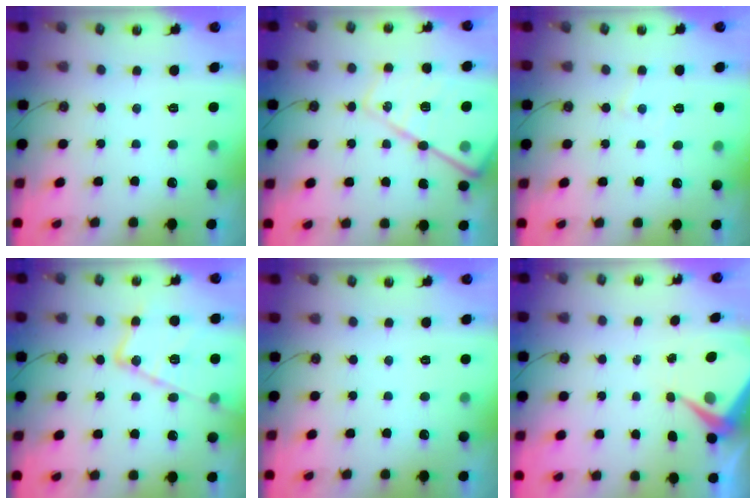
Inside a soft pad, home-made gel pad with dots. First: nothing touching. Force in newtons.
{"total": 18.9, "press": 18.8, "slide": 1.8}
{"total": 4.9, "press": 4.8, "slide": 0.7}
{"total": 18.5, "press": 18.4, "slide": 1.3}
{"total": 0.0}
{"total": 5.2, "press": 5.2, "slide": 0.3}